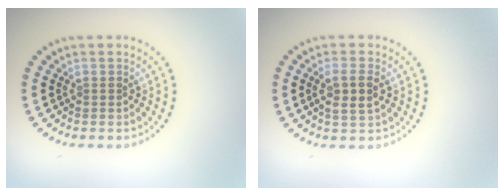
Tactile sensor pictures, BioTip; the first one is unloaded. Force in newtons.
{"total": 2.6, "press": 2.4, "slide": 0.9}